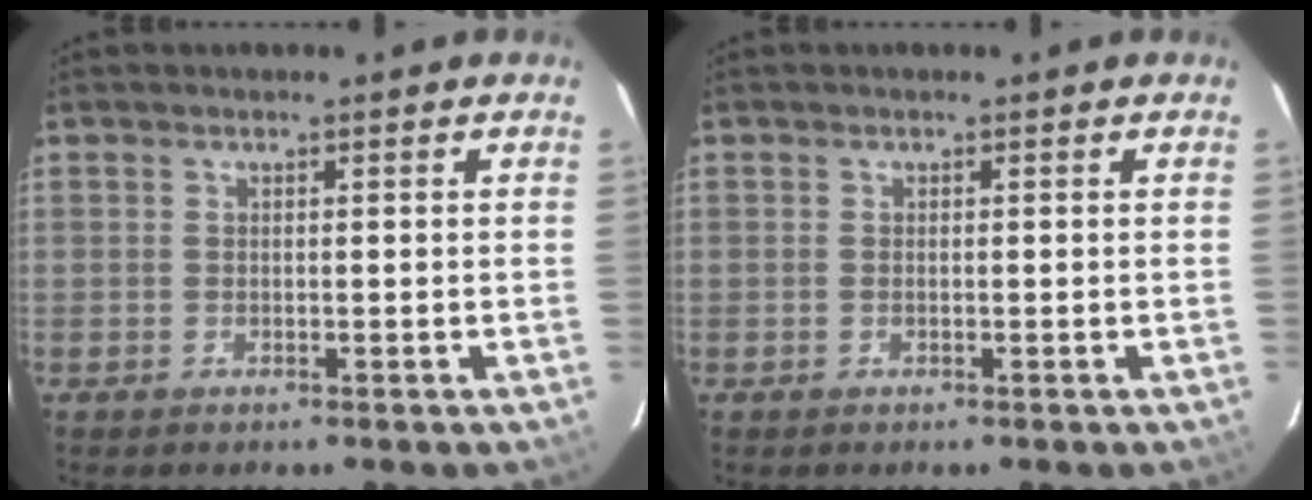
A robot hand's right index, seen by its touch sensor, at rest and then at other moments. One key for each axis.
{"total": 0.0}